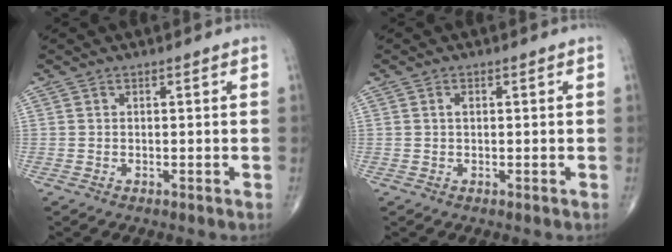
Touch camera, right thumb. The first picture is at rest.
{"total": 1.1, "force": [0.2, 0.6, 0.8], "torque": [-0.016, 0.003, 0.003]}